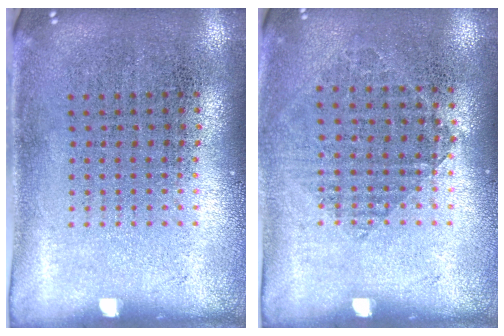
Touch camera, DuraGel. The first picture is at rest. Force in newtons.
{"total": 0.8, "press": 0.7, "slide": 0.3}